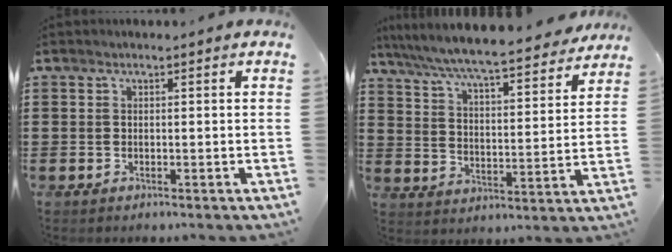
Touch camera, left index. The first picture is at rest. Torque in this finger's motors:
{"motor_torque": [2.14, 0.00, 1.05, 0.21]}